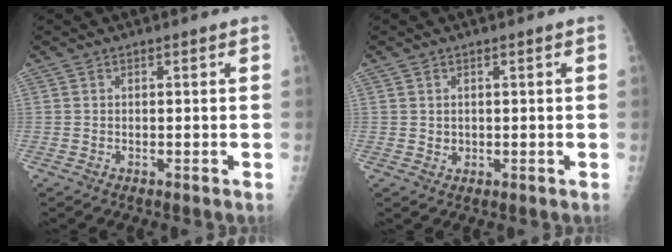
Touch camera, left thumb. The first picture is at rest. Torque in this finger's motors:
{"motor_torque": [-0.25, 0.15, 0.15, 0.09, -0.03]}